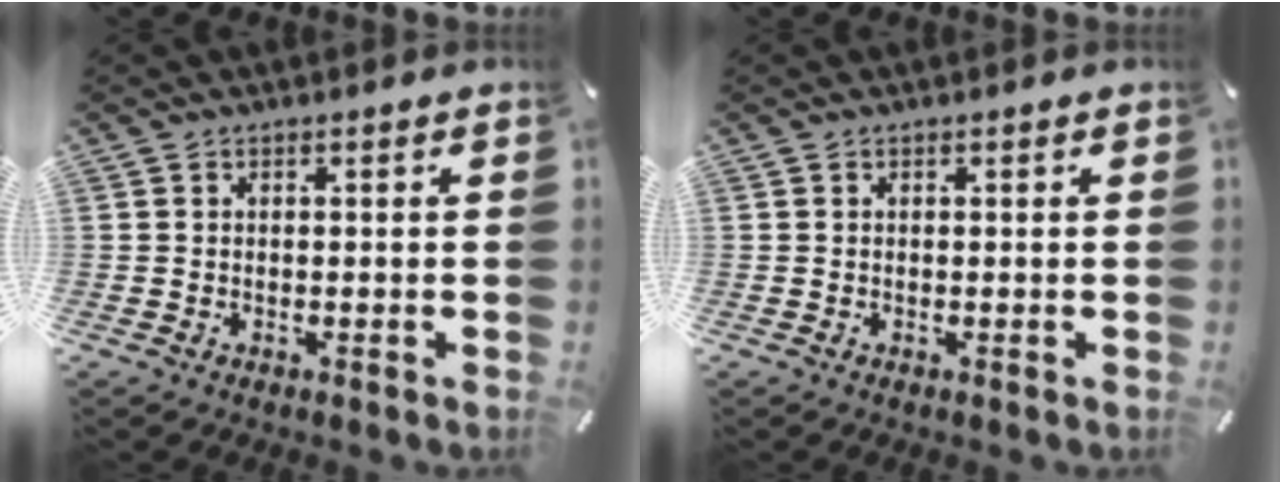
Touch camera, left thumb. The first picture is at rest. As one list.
[{"total": 0.0}]